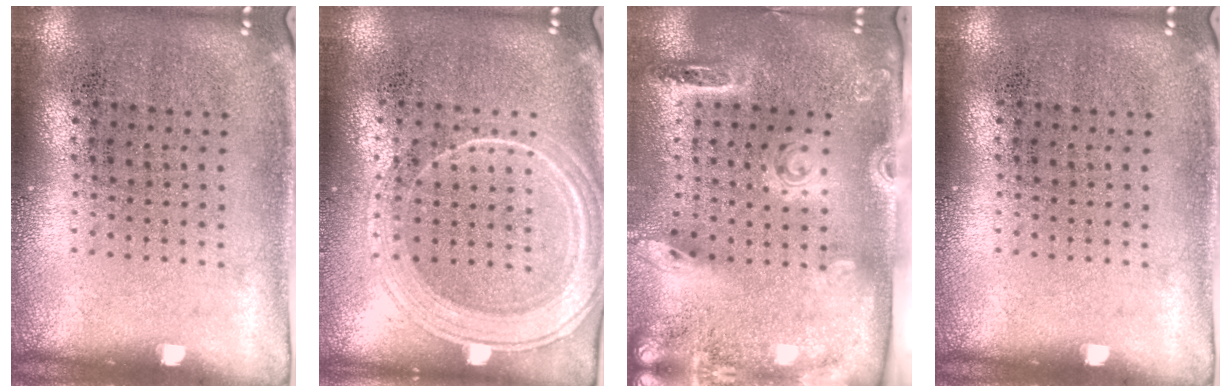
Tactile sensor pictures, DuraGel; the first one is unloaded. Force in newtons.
{"total": 1.9, "press": 1.8, "slide": 0.5}
{"total": 2.6, "press": 1.9, "slide": 1.8}
{"total": 0.0}